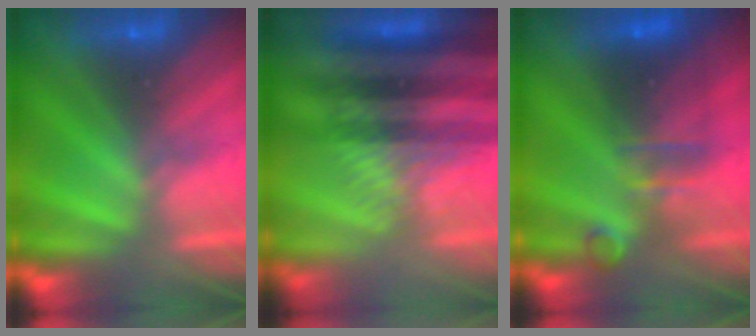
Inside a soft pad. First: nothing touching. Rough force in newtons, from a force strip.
{"total": 4.5}
{"total": 7.1}